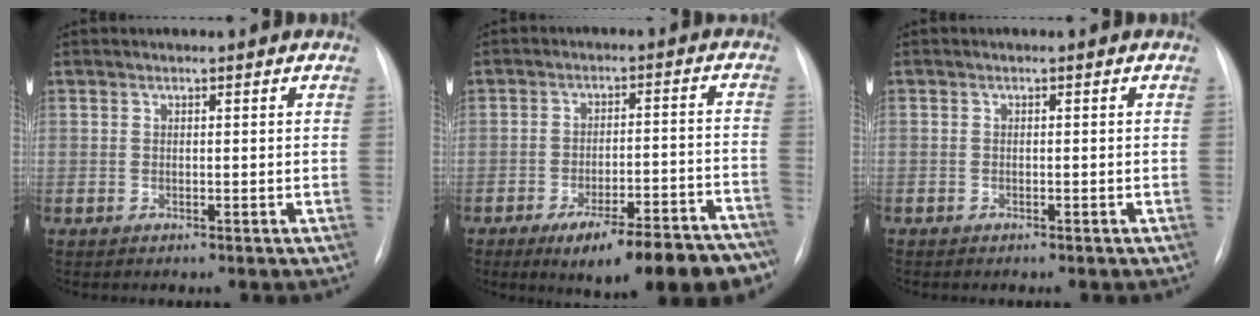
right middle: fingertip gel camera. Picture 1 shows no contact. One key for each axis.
{"total": 17.8, "fx": -13.6, "fy": 4.4, "fz": 10.6, "tx": -0.071, "ty": 0.032, "tz": -0.187}
{"total": 0.9, "fx": -0.7, "fy": 0.5, "fz": 0.3, "tx": -0.008, "ty": 0.001, "tz": -0.011}